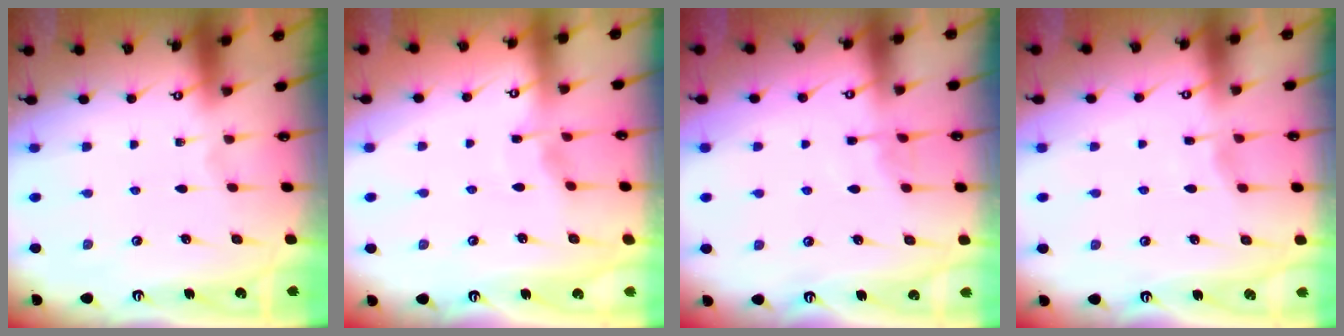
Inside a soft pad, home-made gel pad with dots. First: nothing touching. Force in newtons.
{"total": 3.0, "press": 2.9, "slide": 0.4}
{"total": 3.6, "press": 3.6, "slide": 0.6}
{"total": 2.2, "press": 2.2, "slide": 0.3}